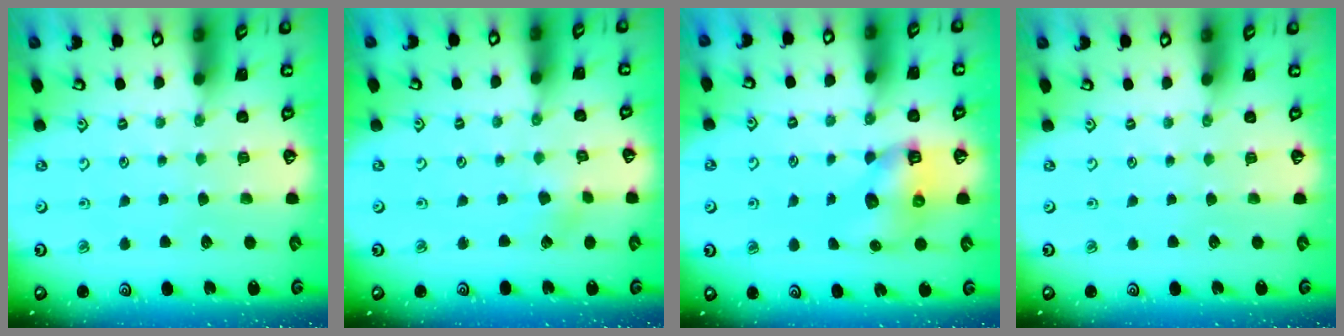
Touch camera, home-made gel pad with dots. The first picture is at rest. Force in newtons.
{"total": 1.6, "press": 1.6, "slide": 0.2}
{"total": 7.4, "press": 7.3, "slide": 0.9}
{"total": 0.0}